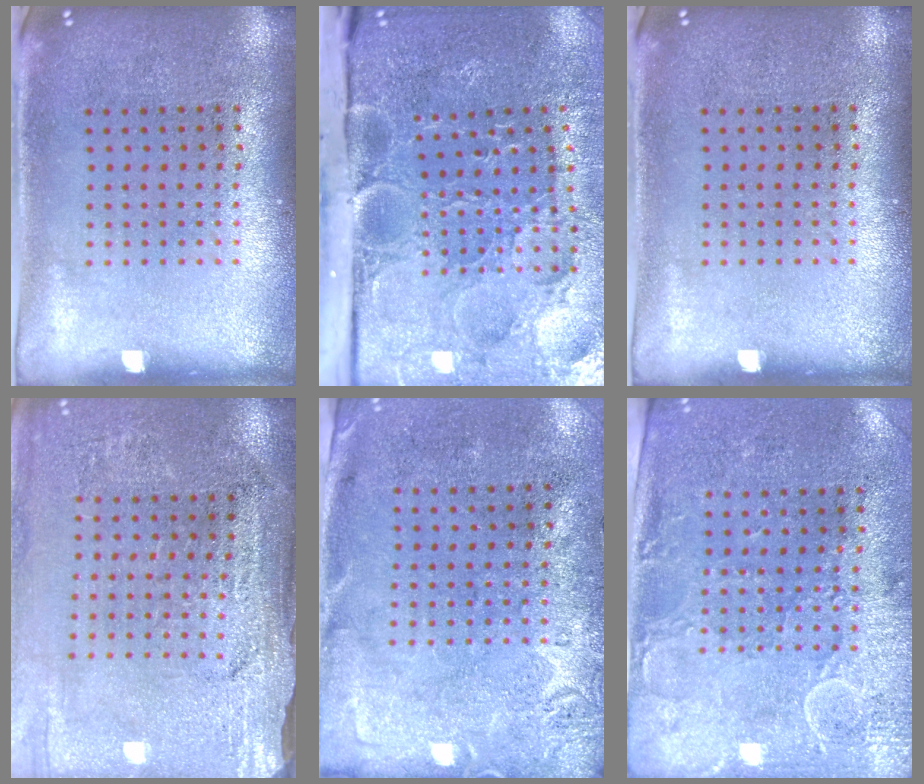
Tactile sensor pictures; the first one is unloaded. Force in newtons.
{"total": 4.4, "press": 3.8, "slide": 2.1}
{"total": 0.0}
{"total": 3.1, "press": 3.1, "slide": 0.3}
{"total": 2.8, "press": 2.2, "slide": 1.8}
{"total": 3.0, "press": 2.4, "slide": 1.7}